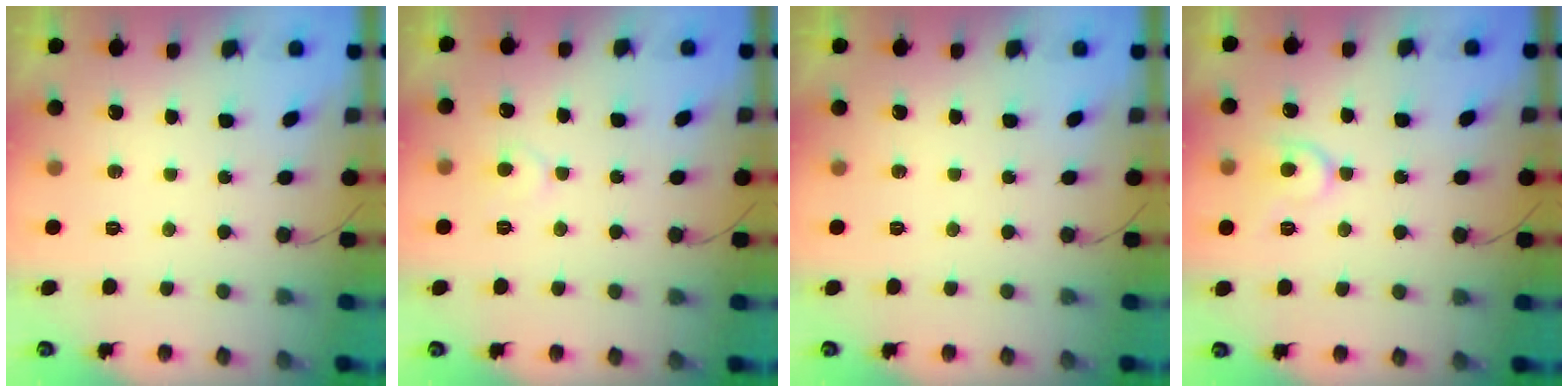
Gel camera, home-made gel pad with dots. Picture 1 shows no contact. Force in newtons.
{"total": 4.3, "press": 4.3, "slide": 0.5}
{"total": 0.0}
{"total": 9.3, "press": 9.3, "slide": 0.8}